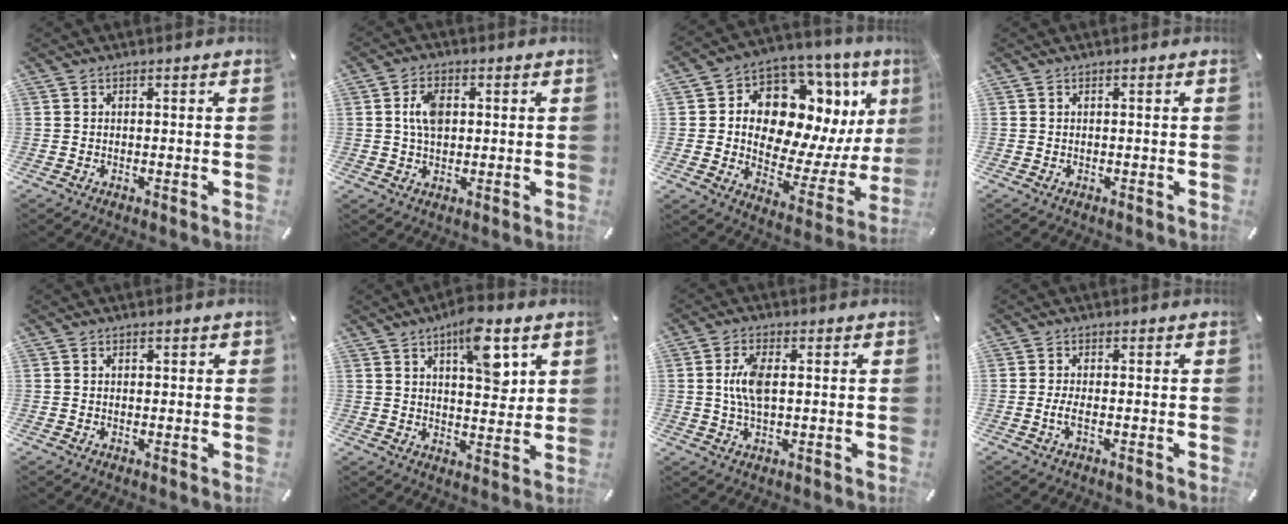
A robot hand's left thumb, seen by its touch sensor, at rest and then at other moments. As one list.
[{"total": 6.4, "force": [1.2, 4.0, 4.8], "torque": [-0.098, 0.006, 0.018]}, {"total": 14.9, "force": [6.8, 9.9, 8.8], "torque": [-0.135, -0.070, 0.123]}, {"total": 0.0}, {"total": 0.9, "force": [0.1, 0.7, 0.5], "torque": [-0.002, 0.001, -0.002]}, {"total": 11.4, "force": [5.7, 5.0, 8.5], "torque": [-0.111, -0.027, 0.091]}, {"total": 6.7, "force": [0.8, 2.9, 5.9], "torque": [-0.146, -0.003, 0.006]}, {"total": 2.8, "force": [-0.6, 0.8, 2.6], "torque": [-0.059, -0.004, -0.015]}]